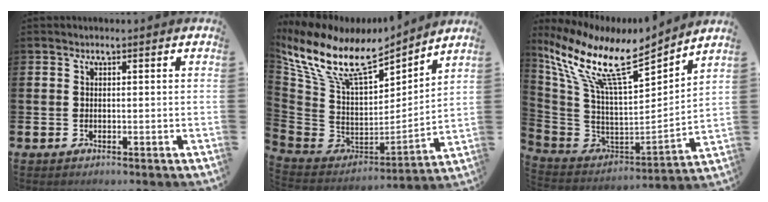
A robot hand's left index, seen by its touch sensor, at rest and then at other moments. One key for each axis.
{"total": 11.6, "fx": 9.4, "fy": 4.3, "fz": 5.4, "tx": -0.148, "ty": -0.056, "tz": 0.172}
{"total": 12.1, "fx": 8.7, "fy": 3.1, "fz": 7.9, "tx": -0.191, "ty": -0.061, "tz": 0.145}